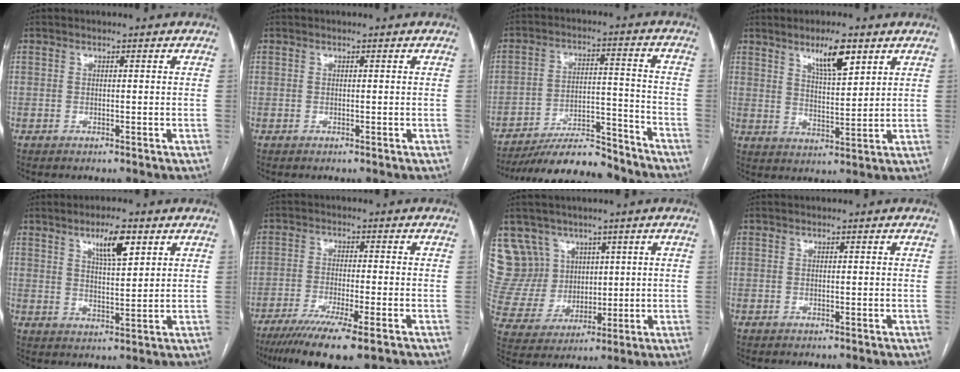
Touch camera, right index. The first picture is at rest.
{"total": 0.0}
{"total": 15.6, "force": [-14.3, 3.0, 5.4], "torque": [-0.087, 0.018, -0.224]}
{"total": 7.1, "force": [4.5, 1.5, 5.4], "torque": [-0.096, -0.003, 0.079]}
{"total": 6.5, "force": [3.6, 1.4, 5.2], "torque": [-0.091, 0.000, 0.062]}
{"total": 11.3, "force": [-7.7, 0.6, 8.2], "torque": [-0.130, -0.027, -0.120]}
{"total": 11.6, "force": [6.7, 9.4, 1.1], "torque": [-0.046, 0.052, 0.154]}
{"total": 0.0}